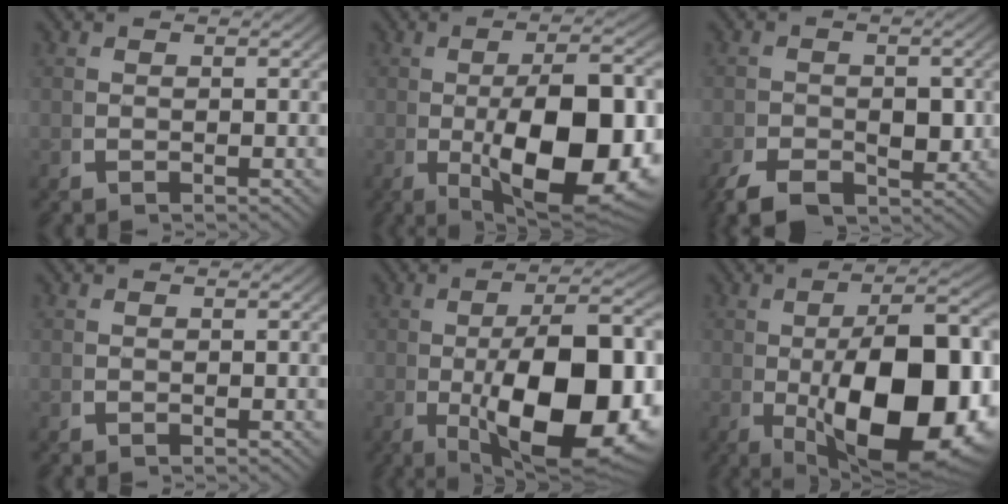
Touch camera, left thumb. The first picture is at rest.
{"total": 14.8, "force": [-2.8, 7.6, 12.4], "torque": [-0.213, -0.055, -0.010]}
{"total": 4.5, "force": [-2.2, 2.9, 2.6], "torque": [-0.053, -0.019, -0.032]}
{"total": 0.0}
{"total": 16.5, "force": [-3.2, 8.3, 13.9], "torque": [-0.234, -0.058, -0.015]}
{"total": 18.2, "force": [-3.8, 9.6, 15.0], "torque": [-0.241, -0.059, -0.023]}